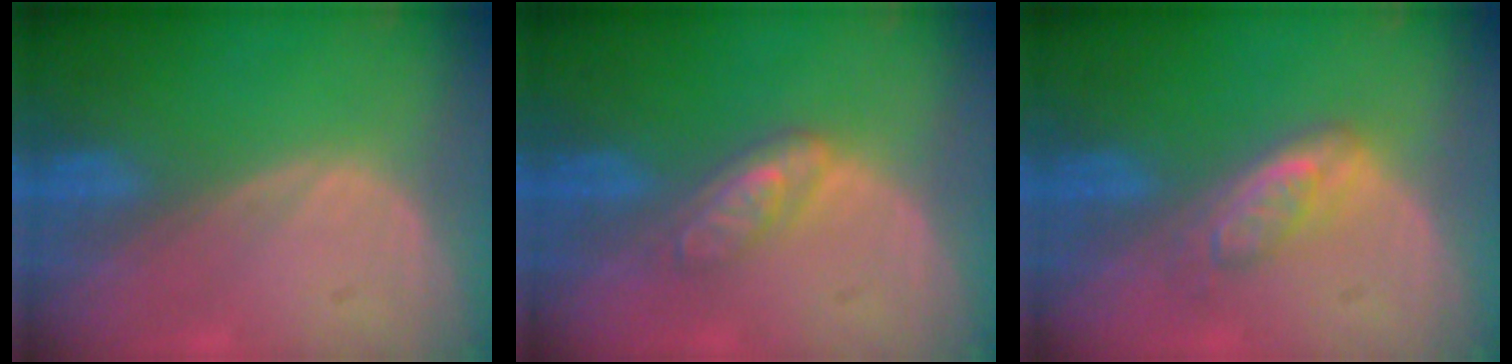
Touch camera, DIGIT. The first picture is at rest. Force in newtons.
{"total": 4.5, "press": 4.0, "slide": 2.0}
{"total": 4.5, "press": 4.4, "slide": 1.1}